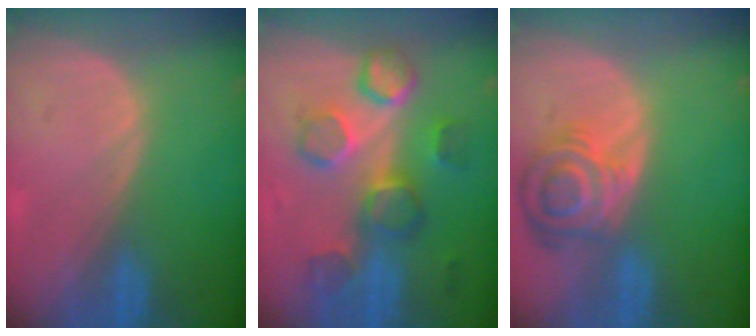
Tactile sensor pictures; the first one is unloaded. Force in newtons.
{"total": 8.8, "press": 8.7, "slide": 1.4}
{"total": 8.2, "press": 7.3, "slide": 3.8}